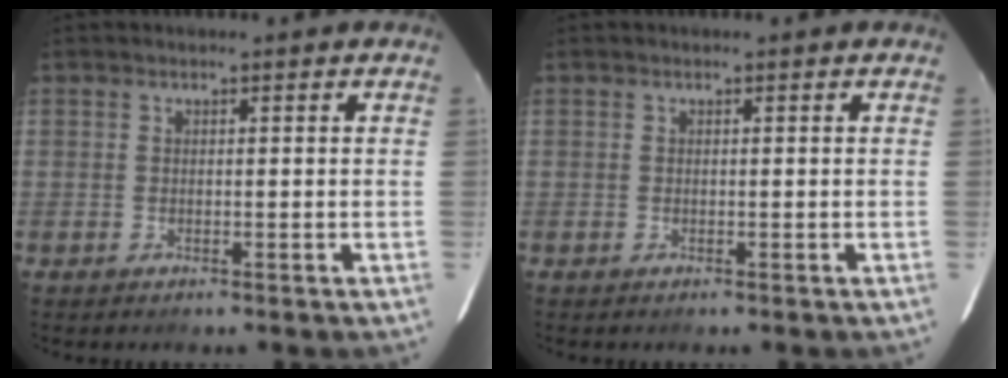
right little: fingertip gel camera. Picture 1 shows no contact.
{"total": 0.0}